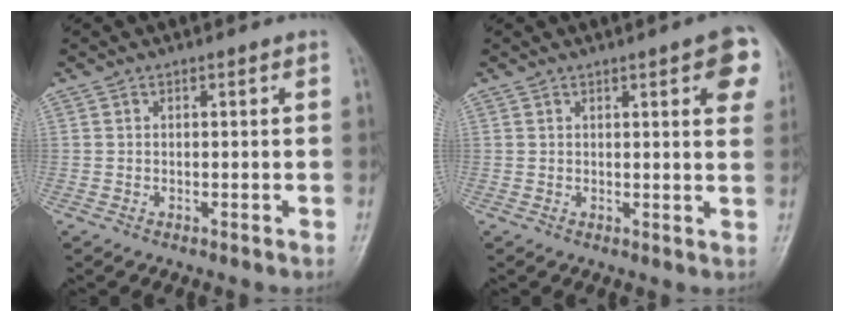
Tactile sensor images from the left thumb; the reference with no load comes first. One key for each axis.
{"total": 8.1, "fx": 3.5, "fy": 1.8, "fz": 7.0, "tx": -0.065, "ty": -0.008, "tz": 0.036}